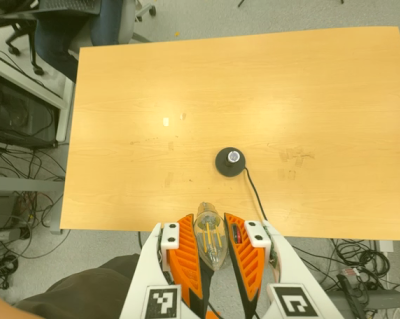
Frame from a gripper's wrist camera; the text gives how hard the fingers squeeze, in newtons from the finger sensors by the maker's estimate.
{"total": 13.7, "left": 13.9, "right": 13.5}